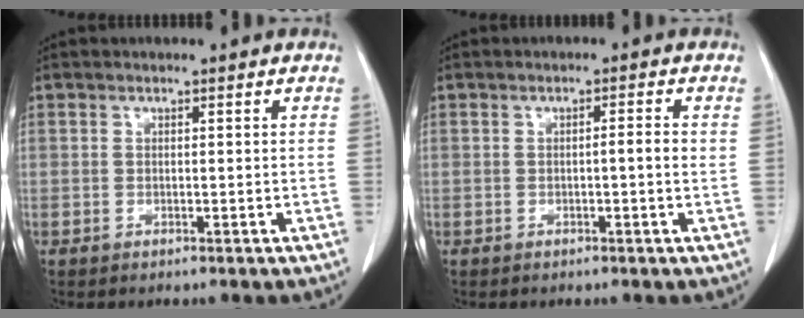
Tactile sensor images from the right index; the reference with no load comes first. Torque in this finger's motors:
{"motor_torque": [0.25, -0.14, 0.01, 0.03]}